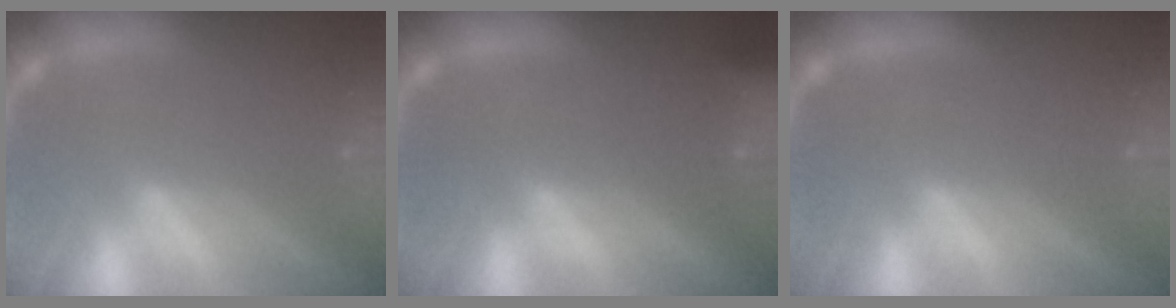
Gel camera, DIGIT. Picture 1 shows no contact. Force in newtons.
{"total": 5.5}
{"total": 0.0}